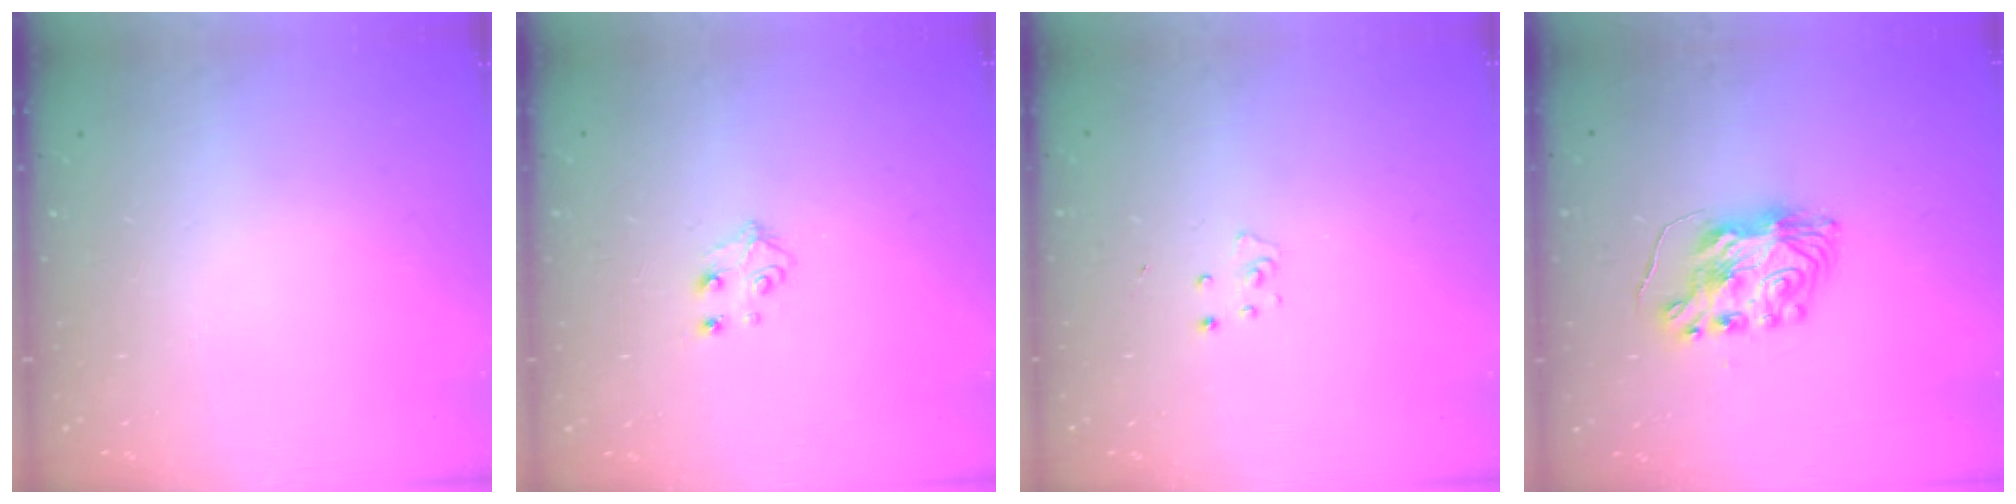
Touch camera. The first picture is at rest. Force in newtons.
{"total": 4.7, "press": 4.7, "slide": 0.4}
{"total": 2.7, "press": 2.7, "slide": 0.3}
{"total": 8.6, "press": 8.5, "slide": 0.7}